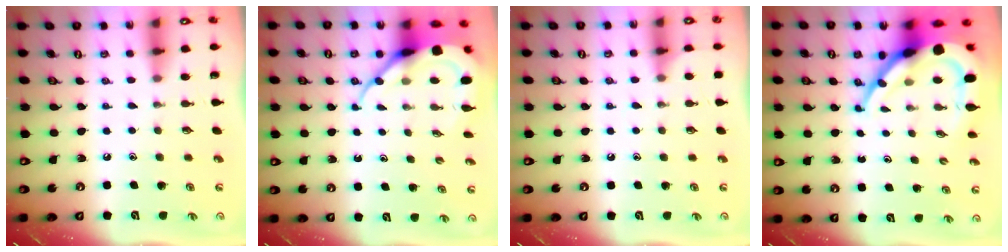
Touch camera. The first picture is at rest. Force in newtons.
{"total": 9.7, "press": 9.6, "slide": 0.9}
{"total": 5.0, "press": 5.0, "slide": 0.6}
{"total": 14.6, "press": 14.5, "slide": 1.6}